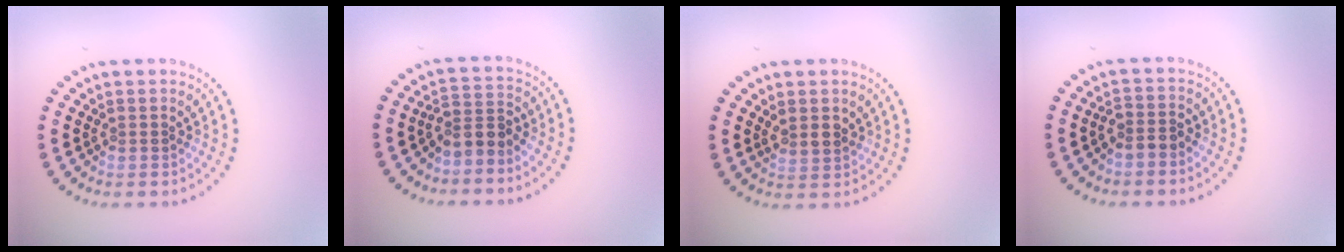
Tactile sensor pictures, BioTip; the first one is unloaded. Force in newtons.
{"total": 2.5, "press": 1.8, "slide": 1.8}
{"total": 1.3, "press": 1.2, "slide": 0.6}
{"total": 1.7, "press": 1.4, "slide": 0.9}